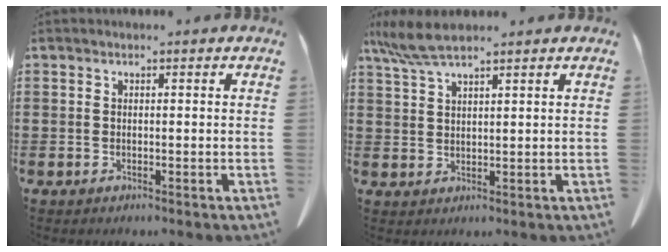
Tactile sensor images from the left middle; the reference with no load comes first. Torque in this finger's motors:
{"motor_torque": [0.28, -0.02, 0.22, 0.05]}